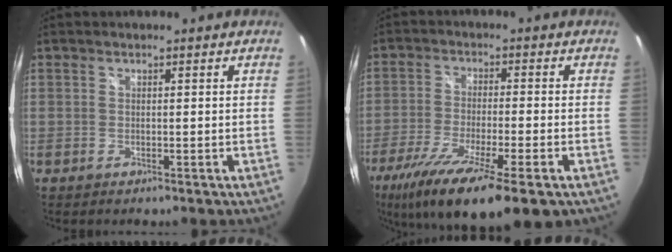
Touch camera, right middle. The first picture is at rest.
{"total": 17.2, "force": [-10.4, 3.2, 13.2], "torque": [-0.255, -0.063, -0.178]}